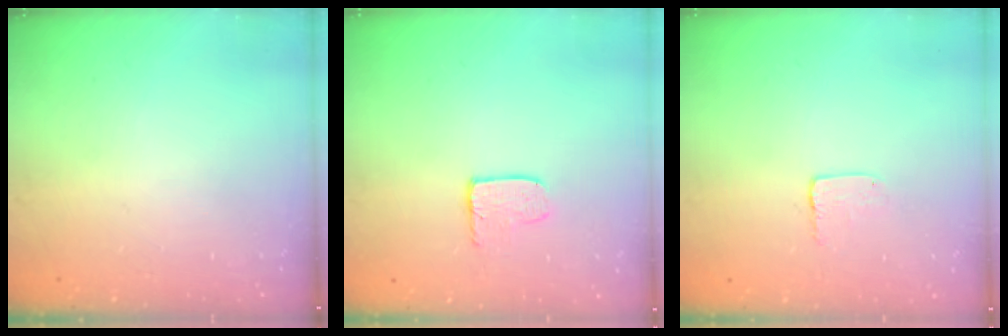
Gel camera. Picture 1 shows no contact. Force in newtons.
{"total": 3.9, "press": 3.9, "slide": 0.4}
{"total": 3.2, "press": 3.2, "slide": 0.2}